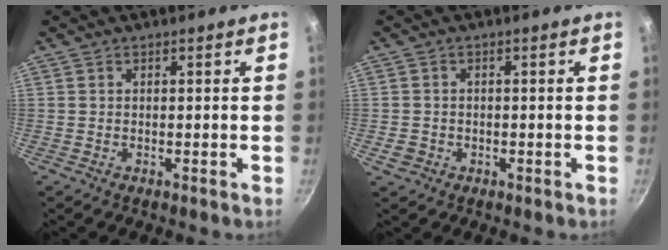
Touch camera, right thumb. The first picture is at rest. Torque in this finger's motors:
{"motor_torque": [0.14, 0.00, -0.06, -0.45, -0.03]}